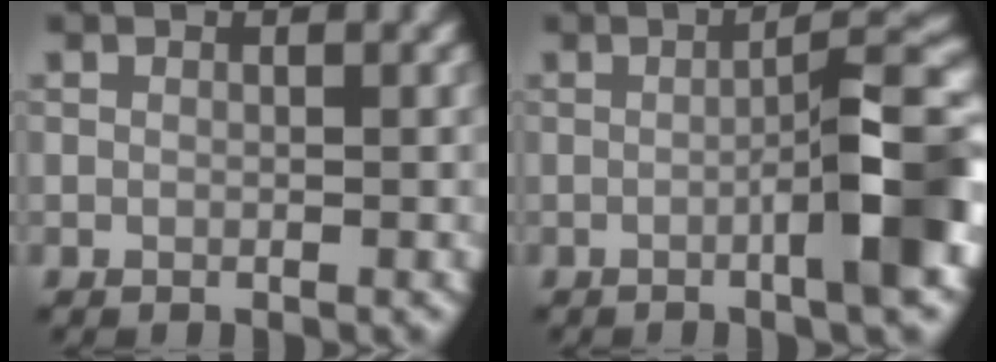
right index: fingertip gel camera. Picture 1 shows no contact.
{"total": 7.3, "force": [-1.6, 0.9, 7.1], "torque": [-0.095, 0.017, -0.032]}